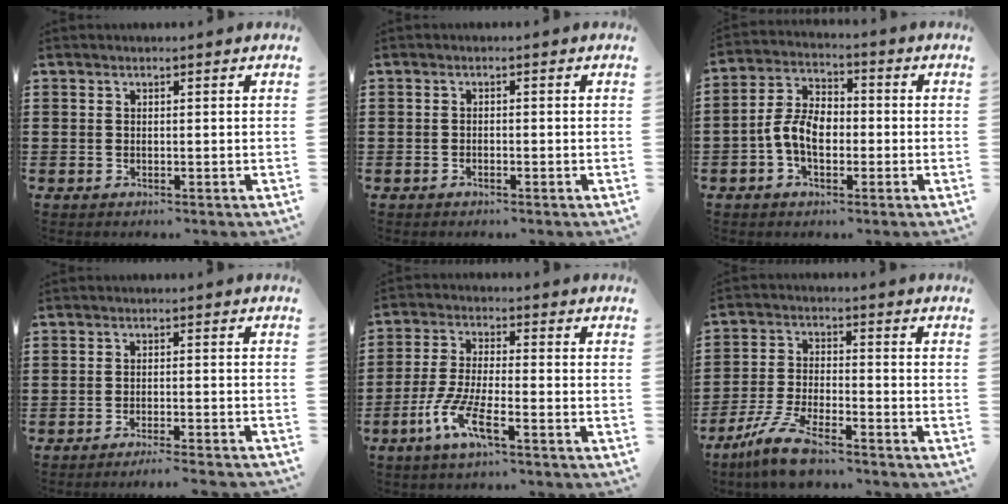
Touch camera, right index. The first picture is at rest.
{"total": 0.7, "force": [-0.7, 0.1, 0.2], "torque": [-0.006, -0.001, -0.014]}
{"total": 6.4, "force": [-1.6, 4.1, 4.8], "torque": [-0.113, 0.006, -0.035]}
{"total": 2.5, "force": [-2.3, -0.5, 0.7], "torque": [-0.012, 0.000, -0.047]}
{"total": 7.2, "force": [-4.2, 0.9, 5.8], "torque": [-0.134, -0.013, -0.083]}
{"total": 7.4, "force": [-6.1, 1.1, 4.1], "torque": [-0.094, -0.001, -0.119]}